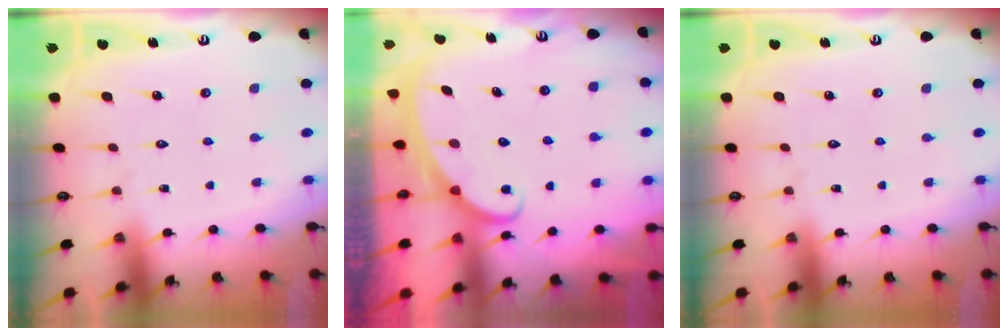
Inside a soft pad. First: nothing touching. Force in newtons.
{"total": 2.6, "press": 2.6, "slide": 0.3}
{"total": 0.0}